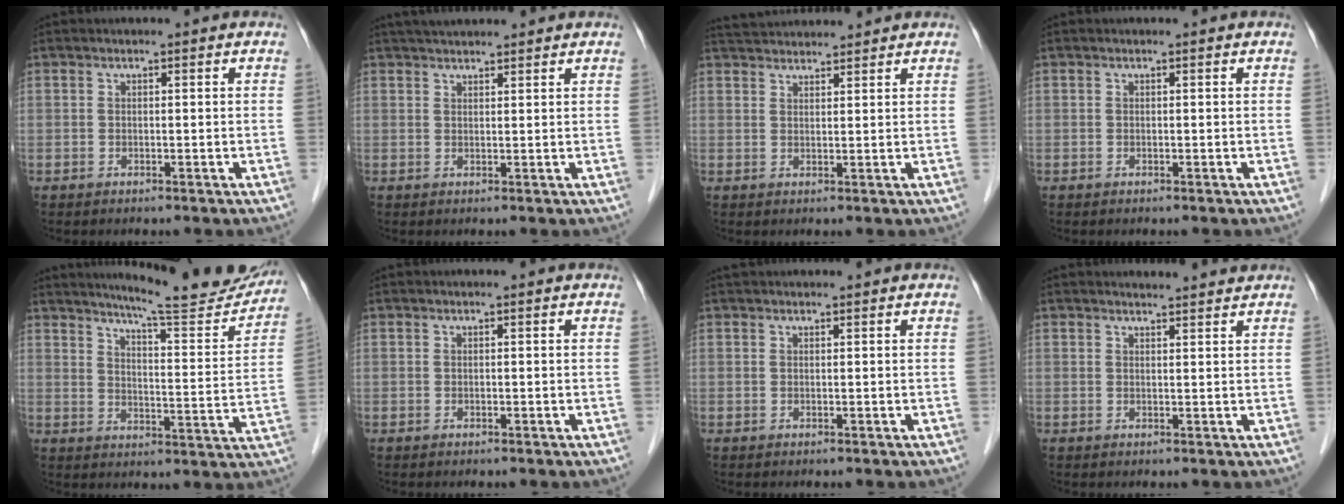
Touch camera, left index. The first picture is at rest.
{"total": 5.8, "force": [5.3, 0.8, 2.2], "torque": [-0.035, 0.038, 0.082]}
{"total": 7.1, "force": [6.9, 0.8, 1.7], "torque": [-0.034, 0.039, 0.110]}
{"total": 0.0}
{"total": 17.6, "force": [16.5, 1.2, 6.2], "torque": [-0.088, -0.056, 0.207]}
{"total": 0.0}
{"total": 2.8, "force": [2.6, 0.4, 1.0], "torque": [-0.010, 0.035, 0.040]}
{"total": 4.3, "force": [4.2, 0.1, 0.8], "torque": [-0.016, 0.008, 0.048]}